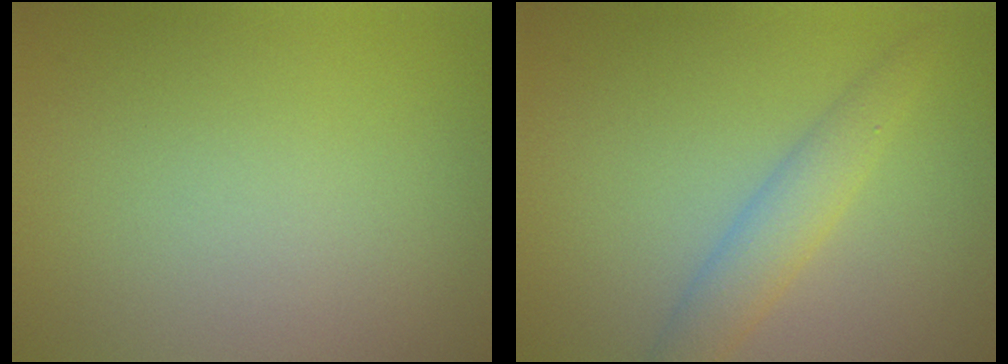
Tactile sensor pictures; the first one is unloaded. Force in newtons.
{"total": 2.9, "press": 2.9, "slide": 0.1}